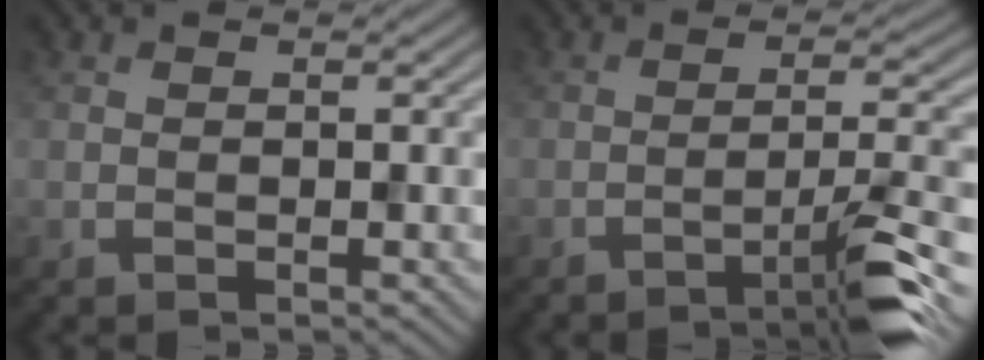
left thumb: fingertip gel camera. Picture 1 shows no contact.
{"total": 5.6, "force": [-3.6, 0.3, 4.3], "torque": [-0.057, 0.017, -0.073]}